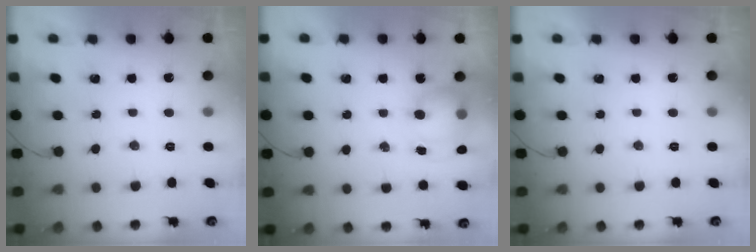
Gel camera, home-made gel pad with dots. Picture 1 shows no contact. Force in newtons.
{"total": 8.3, "press": 8.2, "slide": 1.5}
{"total": 0.0}